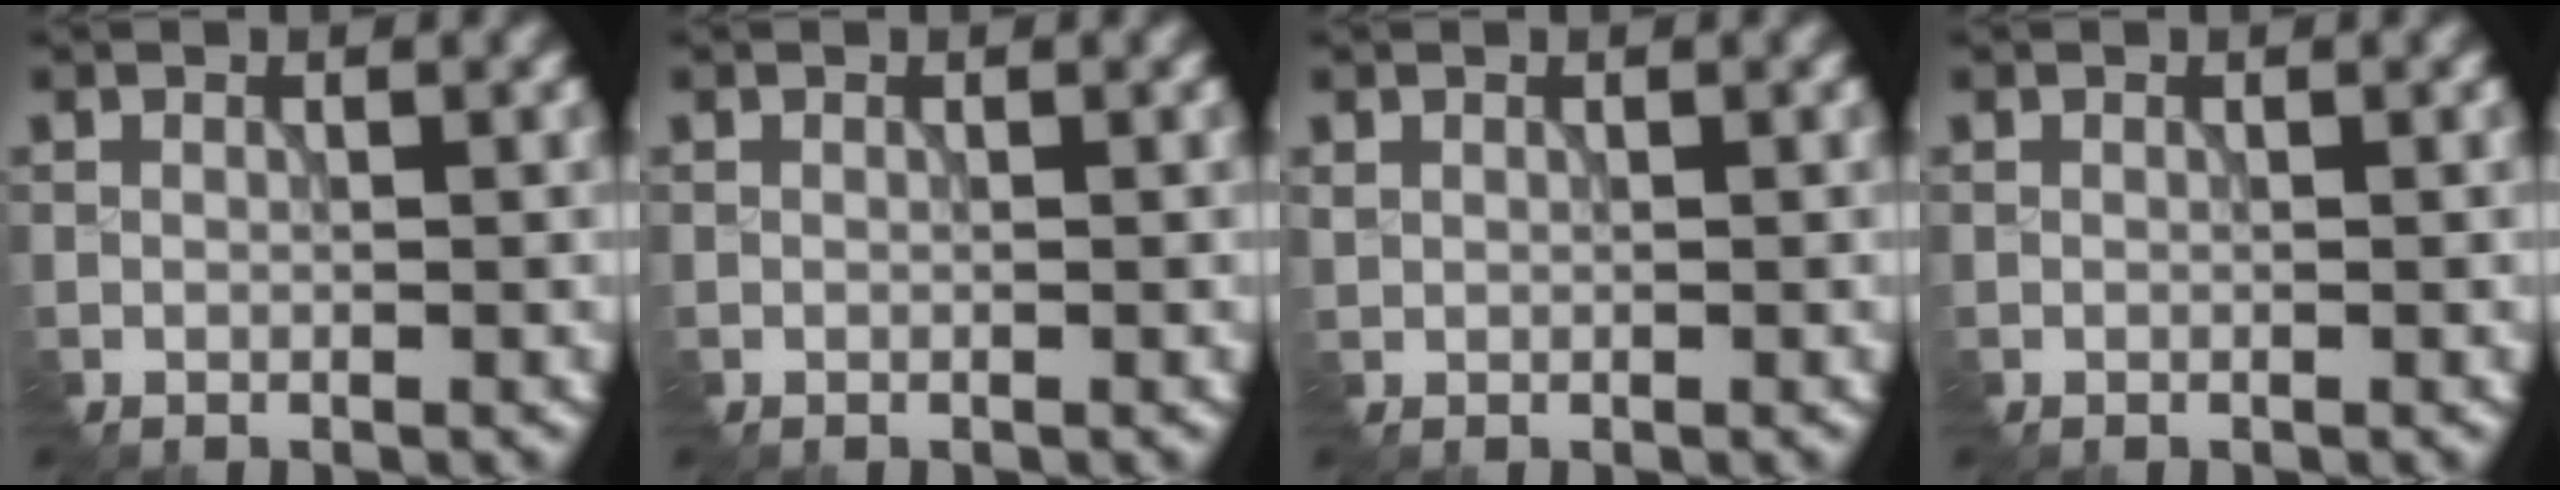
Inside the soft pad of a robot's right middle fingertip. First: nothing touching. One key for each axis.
{"total": 0.0}
{"total": 0.6, "fx": 0.4, "fy": 0.4, "fz": 0.1, "tx": -0.008, "ty": -0.002, "tz": 0.013}
{"total": 0.0}